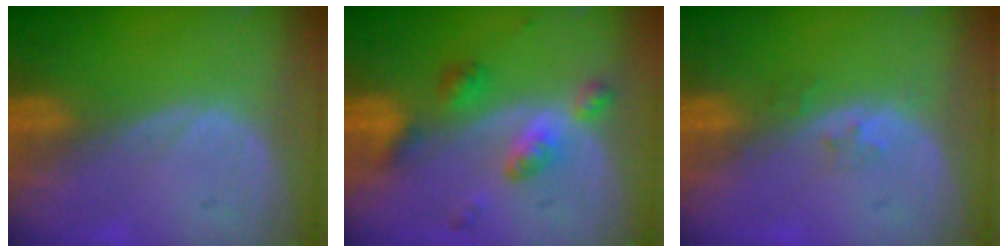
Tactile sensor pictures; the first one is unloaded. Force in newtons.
{"total": 5.7, "press": 5.6, "slide": 0.3}
{"total": 1.9, "press": 1.4, "slide": 1.2}